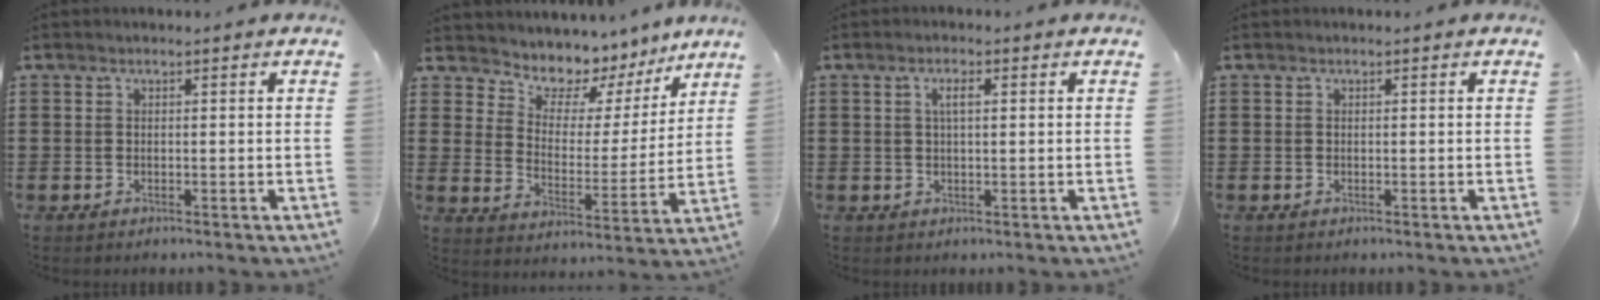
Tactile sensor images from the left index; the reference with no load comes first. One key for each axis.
{"total": 6.5, "fx": 5.6, "fy": 3.1, "fz": 0.9, "tx": -0.052, "ty": -0.041, "tz": 0.096}
{"total": 2.5, "fx": 0.7, "fy": 0.8, "fz": 2.3, "tx": -0.047, "ty": 0.005, "tz": 0.010}
{"total": 0.0}